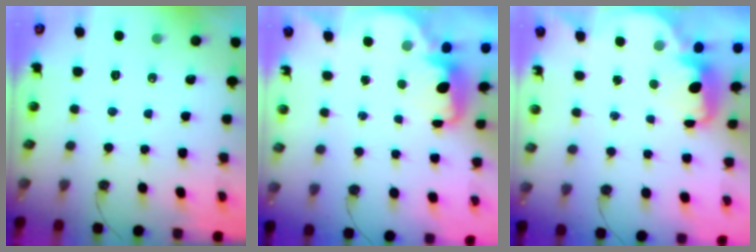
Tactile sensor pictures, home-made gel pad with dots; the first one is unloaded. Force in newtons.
{"total": 2.2, "press": 2.1, "slide": 0.6}
{"total": 2.3, "press": 2.2, "slide": 0.6}